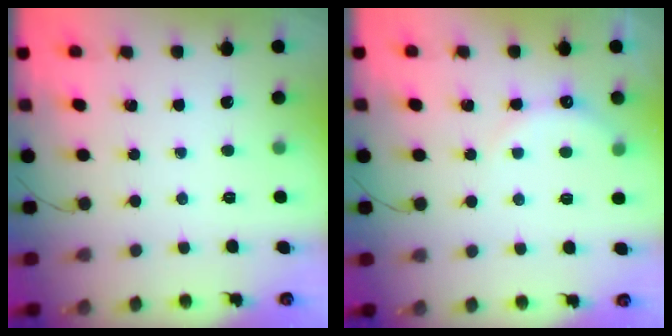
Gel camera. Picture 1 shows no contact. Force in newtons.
{"total": 6.7, "press": 6.6, "slide": 1.0}